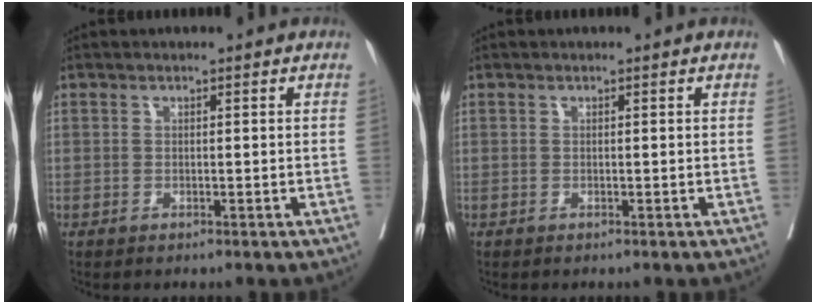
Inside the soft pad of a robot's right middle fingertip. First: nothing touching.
{"total": 0.0}